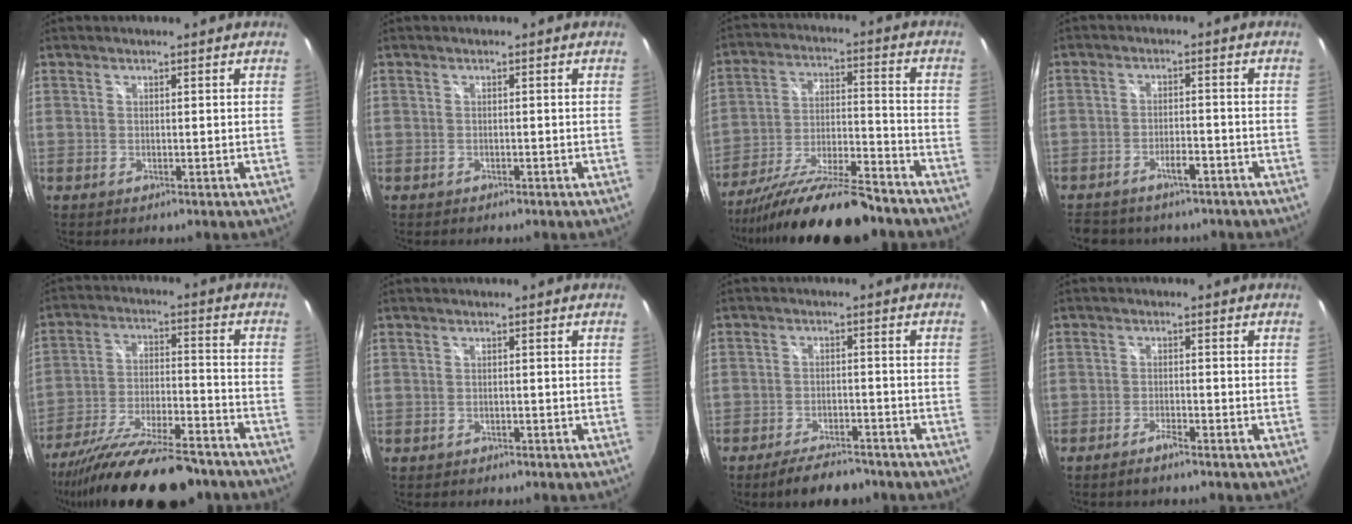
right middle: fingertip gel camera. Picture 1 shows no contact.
{"total": 1.0, "force": [-0.9, 0.5, 0.2], "torque": [-0.009, 0.000, -0.011]}
{"total": 20.0, "force": [-16.6, 3.0, 10.8], "torque": [-0.205, -0.038, -0.269]}
{"total": 9.0, "force": [-7.2, 4.1, 3.6], "torque": [-0.083, 0.004, -0.098]}
{"total": 22.5, "force": [-18.3, 5.1, 12.1], "torque": [-0.221, -0.046, -0.283]}
{"total": 1.5, "force": [-1.2, 0.9, 0.2], "torque": [-0.008, 0.001, -0.017]}
{"total": 8.1, "force": [-6.7, 3.0, 3.4], "torque": [-0.076, 0.008, -0.095]}
{"total": 2.7, "force": [-2.4, 0.4, 1.2], "torque": [-0.038, 0.000, -0.045]}